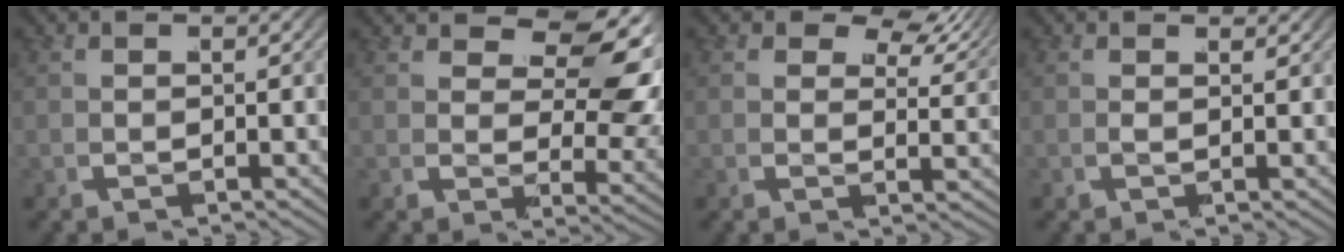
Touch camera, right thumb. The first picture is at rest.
{"total": 8.2, "force": [3.9, 4.0, 6.0], "torque": [-0.071, -0.011, 0.064]}
{"total": 4.5, "force": [3.2, 2.0, 2.3], "torque": [-0.025, 0.004, 0.042]}
{"total": 0.7, "force": [0.6, -0.3, 0.0], "torque": [-0.009, -0.001, 0.009]}